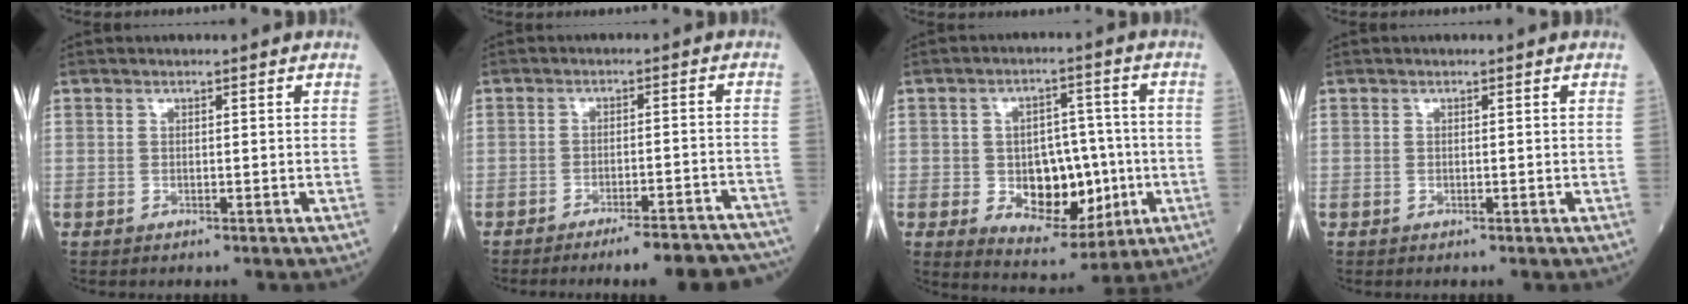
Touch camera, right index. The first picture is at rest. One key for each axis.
{"total": 12.3, "fx": -11.2, "fy": 1.0, "fz": 4.8, "tx": -0.036, "ty": 0.015, "tz": -0.139}
{"total": 11.5, "fx": -2.0, "fy": 6.8, "fz": 9.1, "tx": -0.140, "ty": 0.008, "tz": -0.018}
{"total": 0.0}